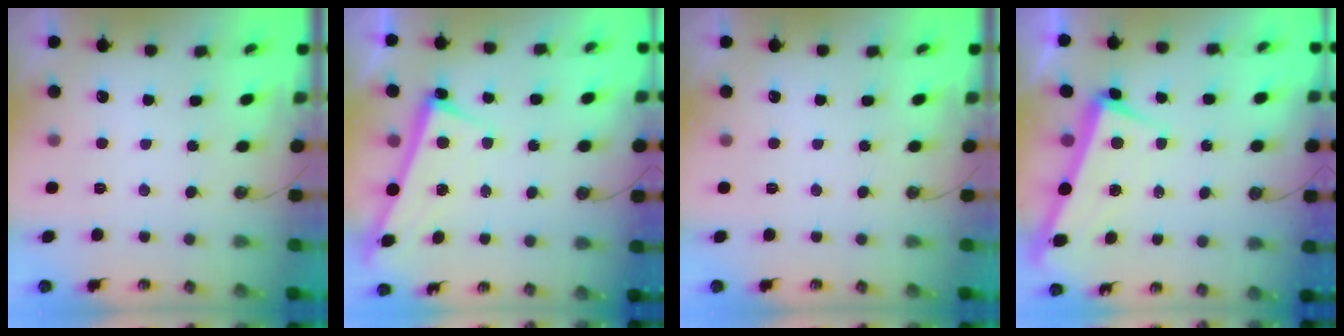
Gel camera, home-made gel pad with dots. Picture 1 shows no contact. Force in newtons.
{"total": 2.5, "press": 2.4, "slide": 0.7}
{"total": 0.0}
{"total": 2.3, "press": 1.3, "slide": 1.9}